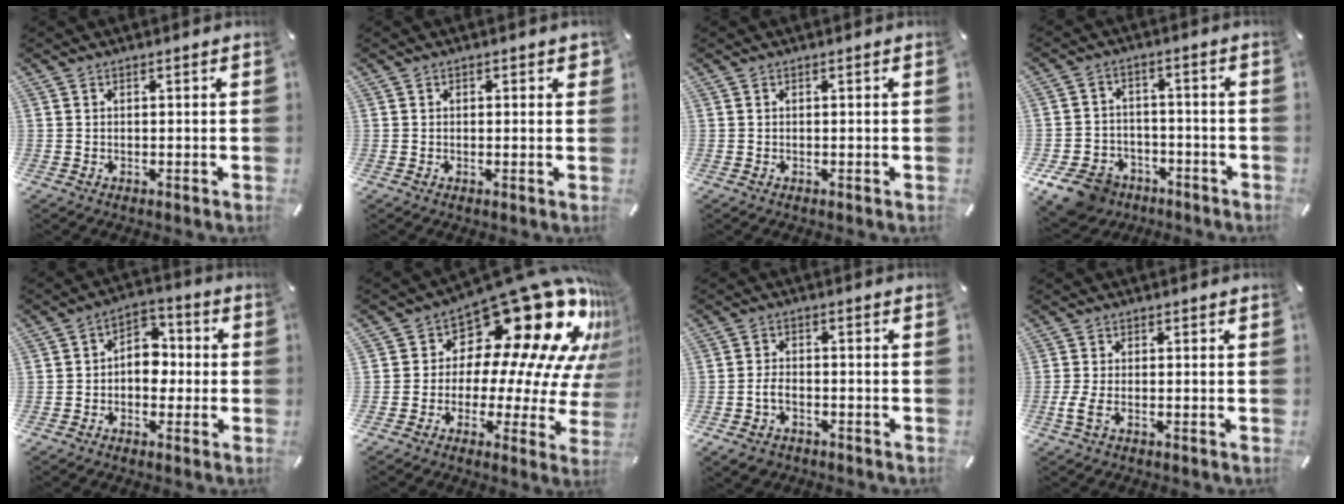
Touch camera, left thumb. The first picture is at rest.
{"total": 0.9, "force": [0.2, 0.6, 0.6], "torque": [-0.003, 0.002, 0.001]}
{"total": 0.0}
{"total": 9.7, "force": [-6.4, 6.5, 3.2], "torque": [-0.073, 0.047, -0.118]}
{"total": 6.7, "force": [-1.3, 5.3, 3.9], "torque": [-0.058, 0.012, -0.027]}
{"total": 23.0, "force": [14.6, 10.6, 14.2], "torque": [-0.182, -0.134, 0.250]}
{"total": 4.2, "force": [-1.9, 2.9, 2.3], "torque": [-0.046, 0.011, -0.036]}
{"total": 3.1, "force": [-0.9, 1.1, 2.8], "torque": [-0.061, -0.003, -0.018]}